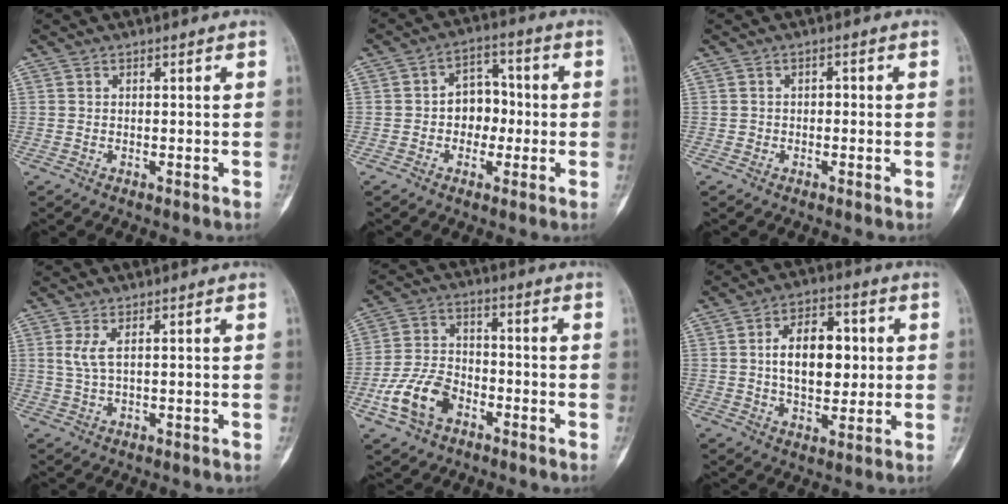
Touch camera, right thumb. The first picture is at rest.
{"total": 7.4, "force": [-0.8, 5.8, 4.6], "torque": [-0.027, 0.026, -0.023]}
{"total": 1.3, "force": [-0.3, 1.1, 0.6], "torque": [0.007, 0.006, -0.010]}
{"total": 2.9, "force": [1.0, 0.6, 2.6], "torque": [-0.069, -0.001, 0.030]}
{"total": 11.2, "force": [-5.0, 7.2, 6.9], "torque": [-0.133, 0.029, -0.096]}
{"total": 12.3, "force": [1.3, 7.3, 9.8], "torque": [-0.124, 0.005, 0.021]}